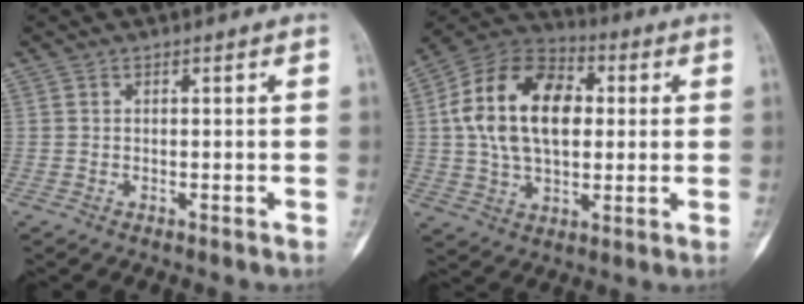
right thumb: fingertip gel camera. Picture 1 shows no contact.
{"total": 19.5, "force": [2.7, 12.2, 14.9], "torque": [-0.244, 0.018, 0.043]}